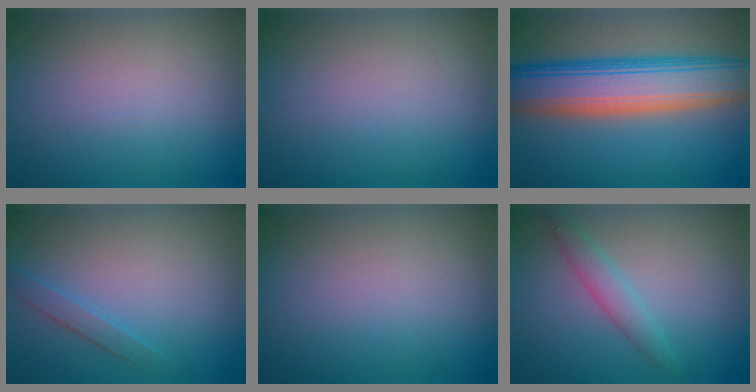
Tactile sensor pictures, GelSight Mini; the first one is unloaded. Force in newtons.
{"total": 0.0}
{"total": 10.1, "press": 10.1, "slide": 0.4}
{"total": 1.4, "press": 1.4, "slide": 0.1}
{"total": 0.0}
{"total": 2.1, "press": 2.1, "slide": 0.0}